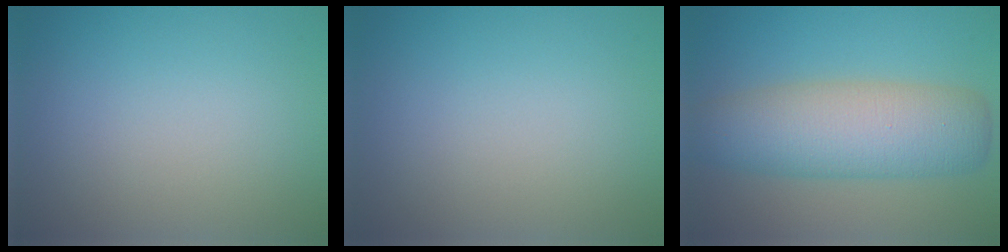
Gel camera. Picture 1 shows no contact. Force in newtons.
{"total": 0.0}
{"total": 8.0, "press": 8.0, "slide": 0.1}